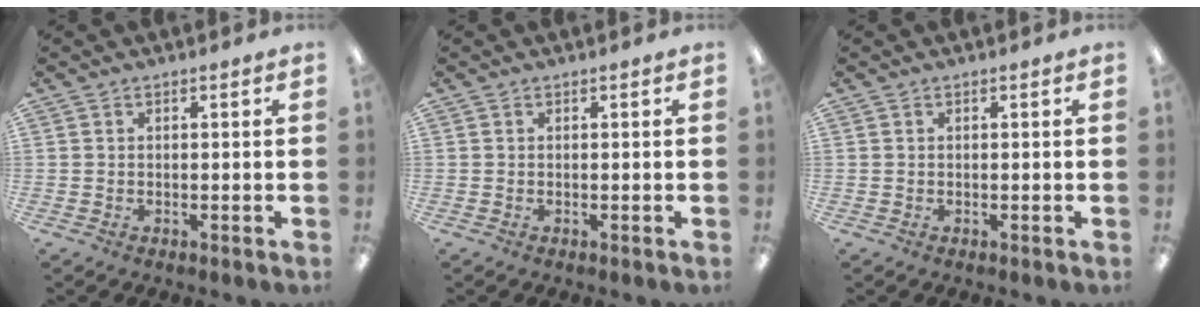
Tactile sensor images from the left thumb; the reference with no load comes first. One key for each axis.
{"total": 0.0}
{"total": 0.0}